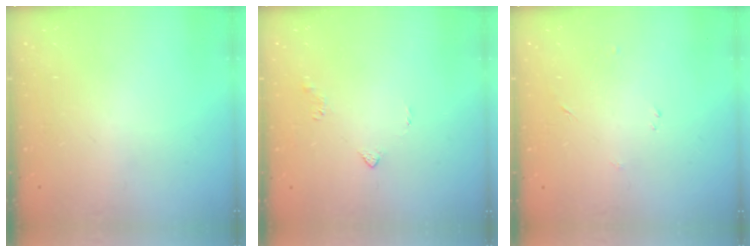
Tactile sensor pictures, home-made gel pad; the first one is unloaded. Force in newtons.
{"total": 2.8, "press": 2.8, "slide": 0.6}
{"total": 2.3, "press": 2.2, "slide": 0.3}